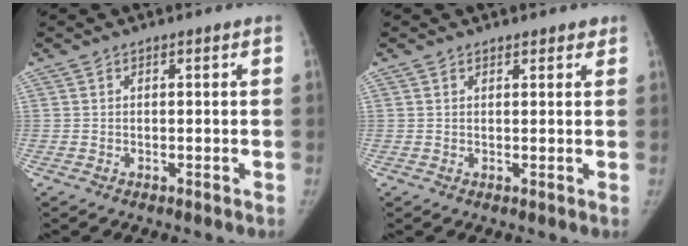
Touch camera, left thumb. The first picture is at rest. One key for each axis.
{"total": 1.4, "fx": 1.2, "fy": 0.7, "fz": 0.4, "tx": 0.008, "ty": -0.006, "tz": 0.012}